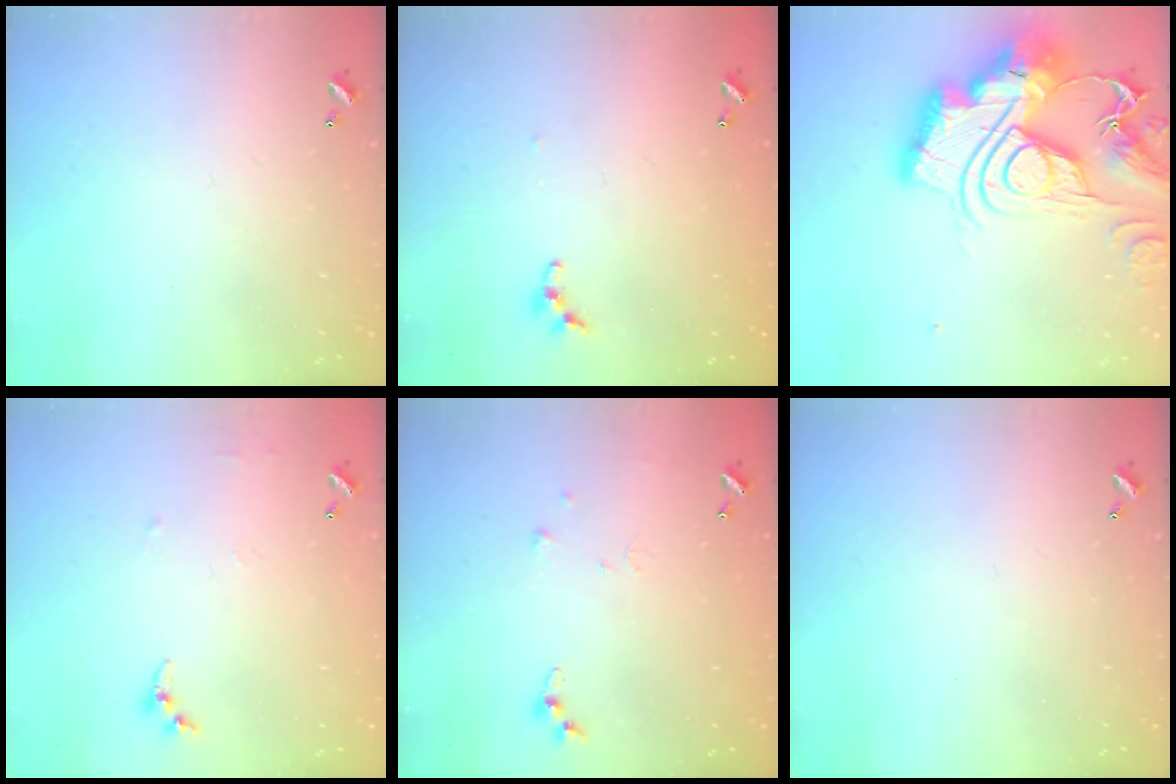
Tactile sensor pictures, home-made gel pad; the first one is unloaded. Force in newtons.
{"total": 5.5, "press": 5.5, "slide": 0.6}
{"total": 0.6, "press": 0.6, "slide": 0.0}
{"total": 4.5, "press": 4.5, "slide": 0.5}
{"total": 5.1, "press": 5.0, "slide": 0.8}
{"total": 0.0}